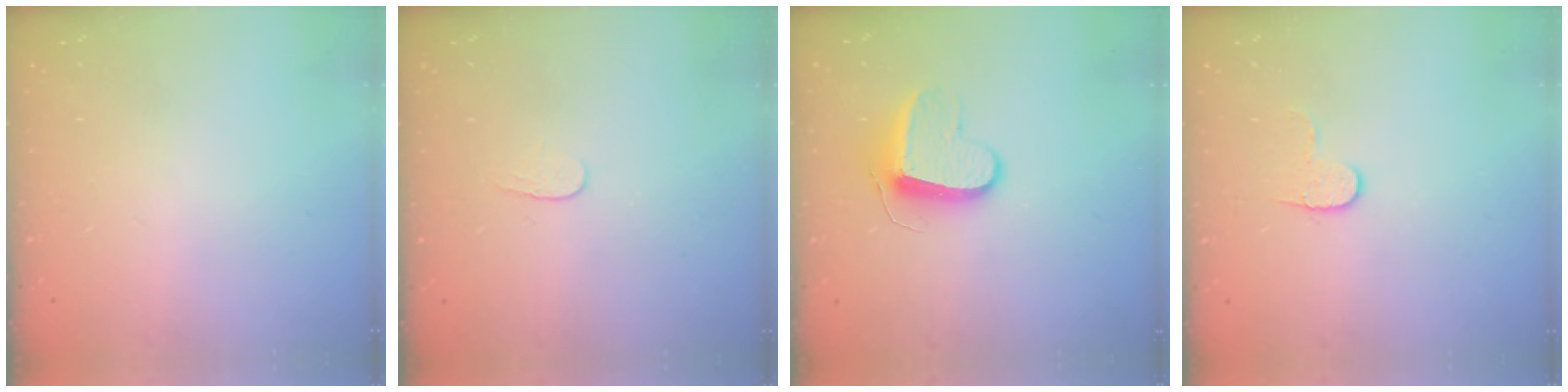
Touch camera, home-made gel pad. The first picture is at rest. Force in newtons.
{"total": 3.5, "press": 3.4, "slide": 0.4}
{"total": 9.7, "press": 9.7, "slide": 0.4}
{"total": 4.9, "press": 4.9, "slide": 0.5}